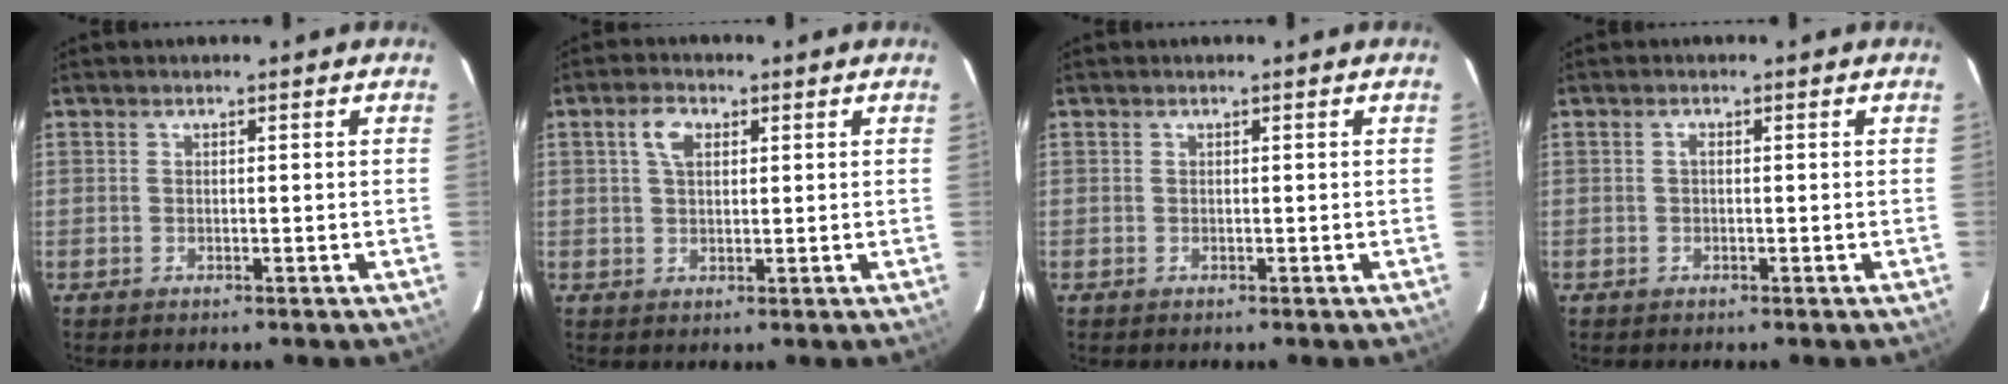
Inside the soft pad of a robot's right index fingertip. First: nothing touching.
{"total": 3.8, "force": [1.4, 2.3, 2.7], "torque": [-0.051, 0.011, 0.026]}
{"total": 0.0}
{"total": 0.6, "force": [-0.1, 0.3, 0.5], "torque": [-0.010, 0.005, -0.003]}